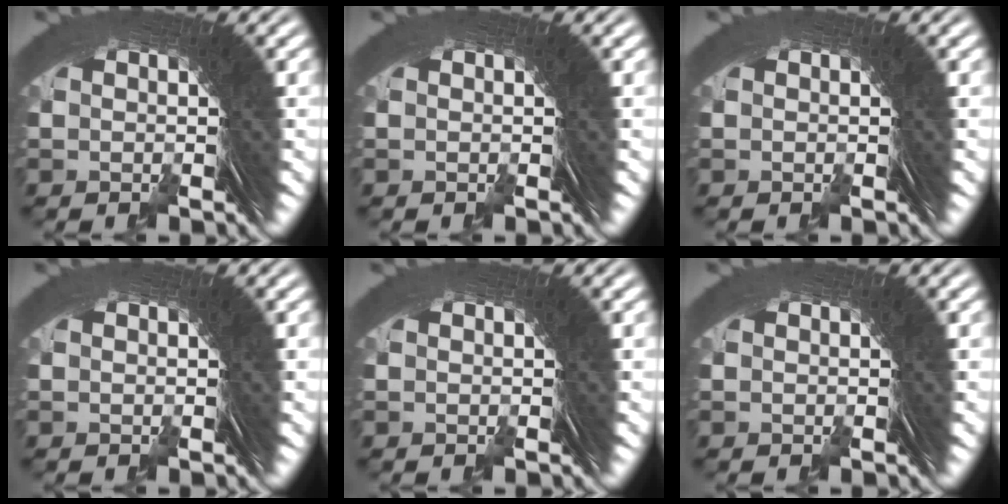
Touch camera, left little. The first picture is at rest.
{"total": 0.0}
{"total": 0.0}
{"total": 0.0}
{"total": 0.0}
{"total": 0.0}